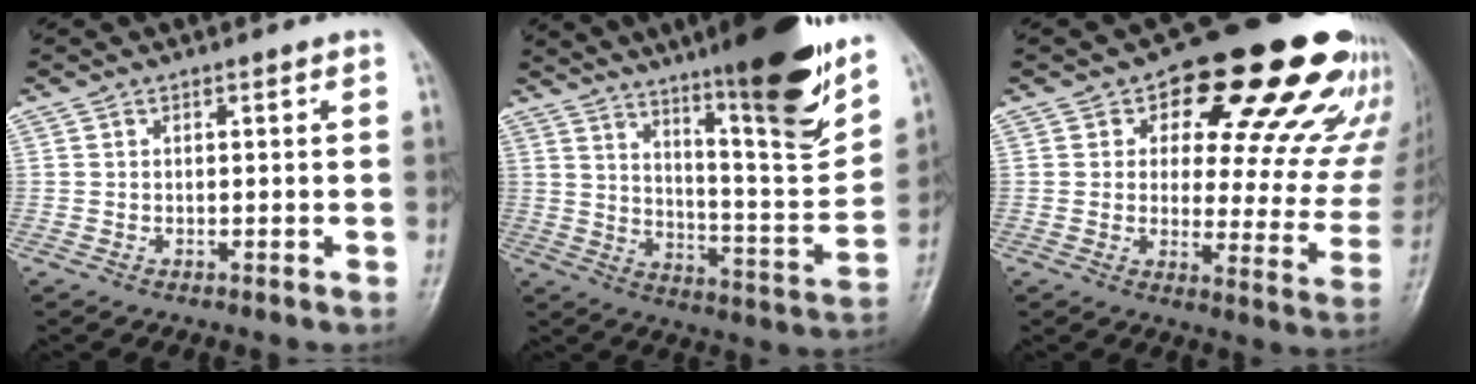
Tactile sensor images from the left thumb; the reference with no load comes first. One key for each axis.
{"total": 21.0, "fx": 14.4, "fy": 2.9, "fz": 15.0, "tx": -0.191, "ty": -0.079, "tz": 0.224}
{"total": 23.9, "fx": 14.4, "fy": 10.8, "fz": 15.8, "tx": -0.154, "ty": -0.052, "tz": 0.178}